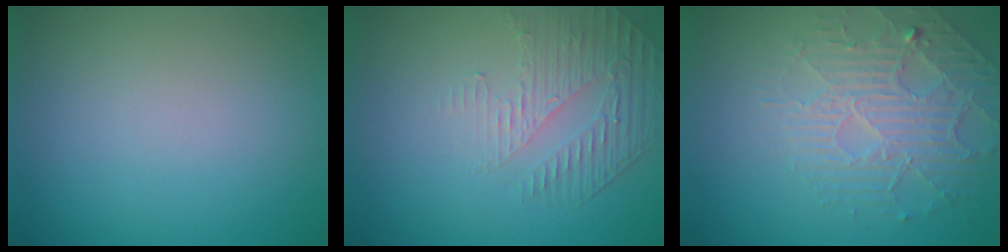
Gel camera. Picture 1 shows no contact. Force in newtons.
{"total": 1.9, "press": 1.3, "slide": 1.3}
{"total": 4.6, "press": 3.5, "slide": 3.1}